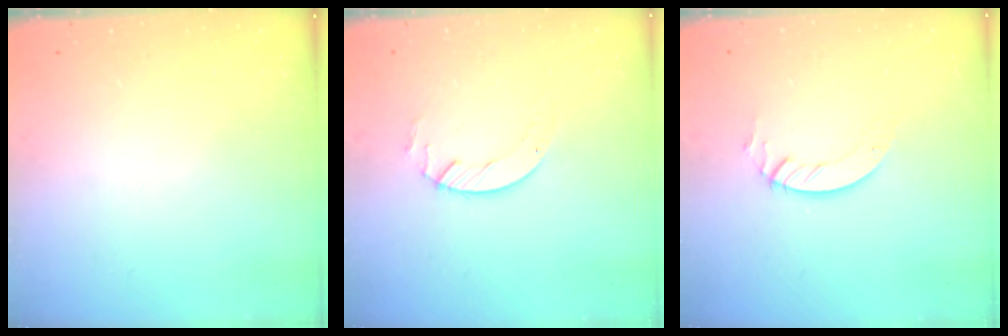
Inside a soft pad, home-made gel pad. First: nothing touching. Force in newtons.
{"total": 4.2, "press": 4.1, "slide": 0.4}
{"total": 2.7, "press": 2.7, "slide": 0.2}